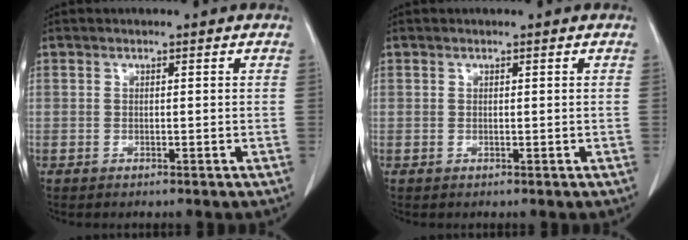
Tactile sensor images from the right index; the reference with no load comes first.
{"total": 0.0}